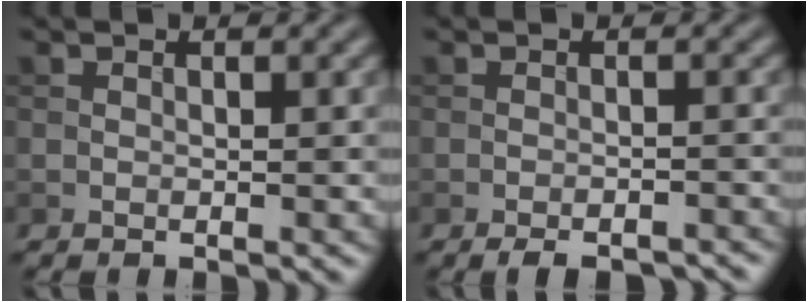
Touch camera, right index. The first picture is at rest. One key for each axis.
{"total": 3.5, "fx": -2.8, "fy": 0.9, "fz": 1.9, "tx": -0.028, "ty": -0.001, "tz": -0.040}